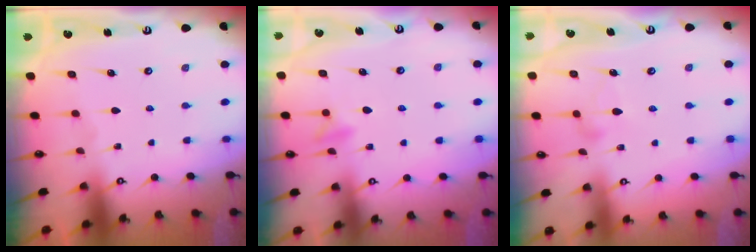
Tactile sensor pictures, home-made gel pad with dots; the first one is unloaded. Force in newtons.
{"total": 4.9, "press": 4.8, "slide": 0.9}
{"total": 6.4, "press": 6.4, "slide": 0.2}